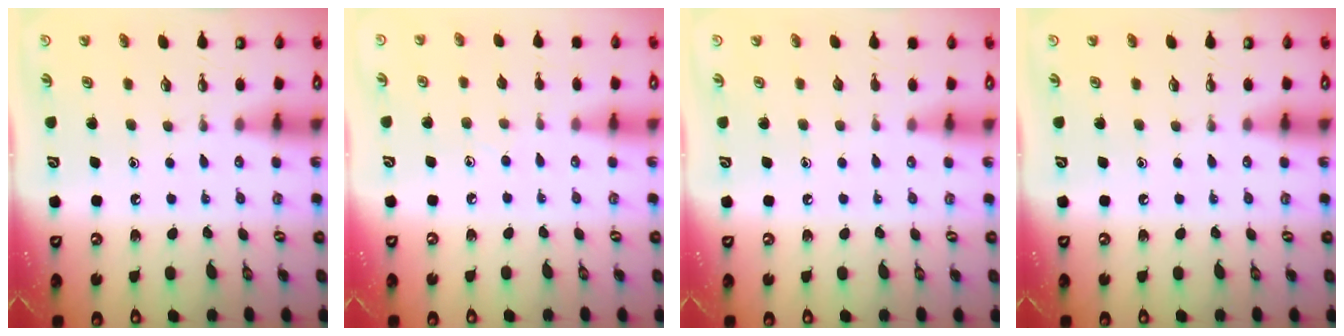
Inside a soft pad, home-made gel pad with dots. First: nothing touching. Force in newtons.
{"total": 4.8, "press": 4.8, "slide": 0.5}
{"total": 0.0}
{"total": 0.0}